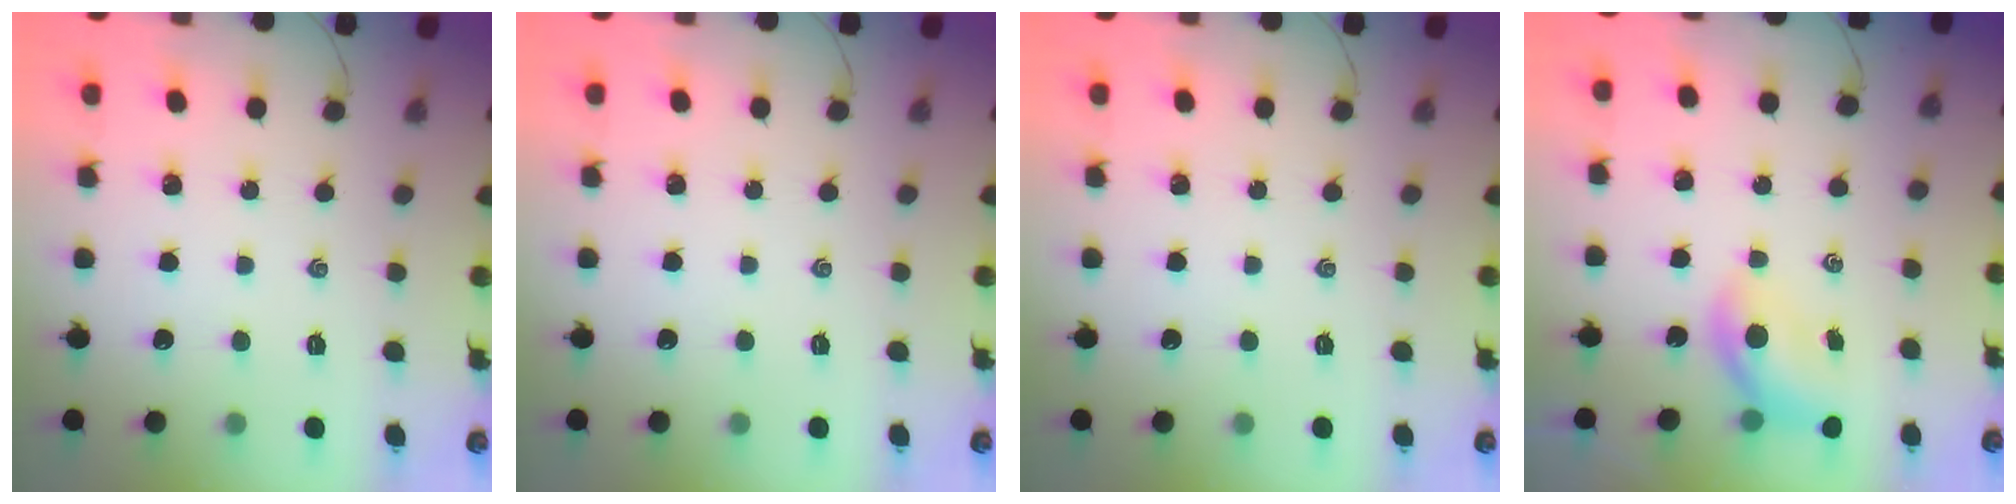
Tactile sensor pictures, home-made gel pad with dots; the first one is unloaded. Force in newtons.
{"total": 0.0}
{"total": 0.0}
{"total": 5.4, "press": 5.4, "slide": 0.5}